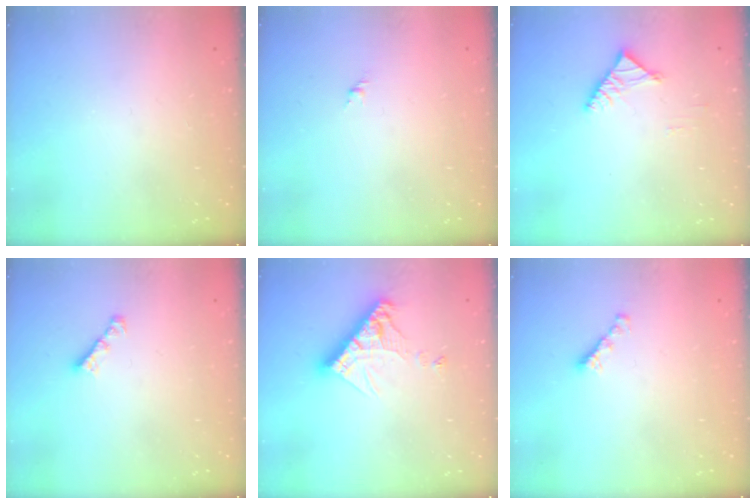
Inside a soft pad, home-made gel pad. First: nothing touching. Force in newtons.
{"total": 1.6, "press": 1.5, "slide": 0.6}
{"total": 3.4, "press": 3.3, "slide": 0.8}
{"total": 1.7, "press": 1.6, "slide": 0.5}
{"total": 11.3, "press": 11.2, "slide": 1.0}
{"total": 2.2, "press": 2.1, "slide": 0.5}